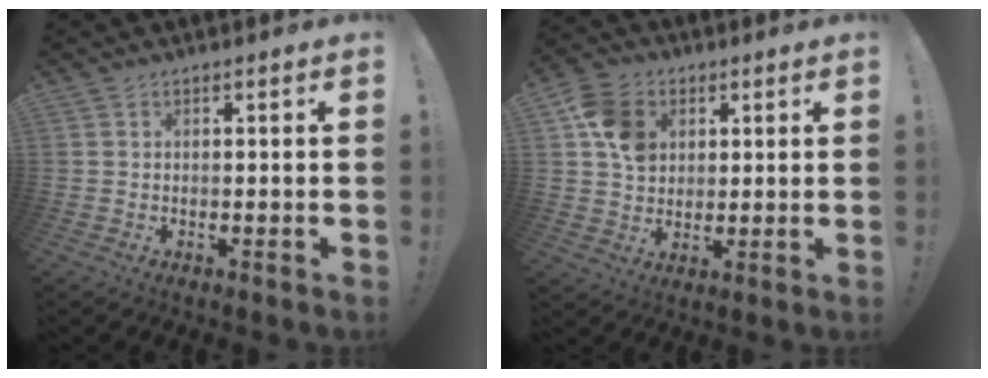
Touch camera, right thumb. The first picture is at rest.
{"total": 11.5, "force": [3.5, 9.3, 5.9], "torque": [-0.089, -0.002, 0.072]}